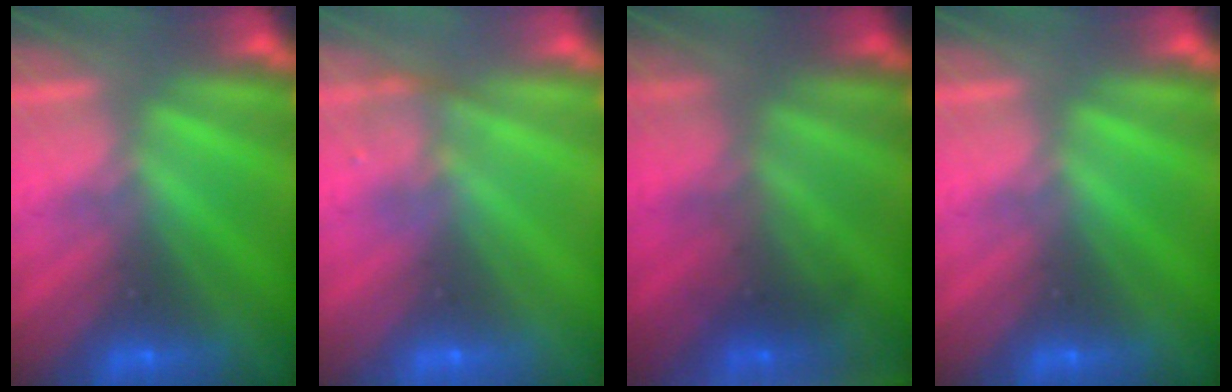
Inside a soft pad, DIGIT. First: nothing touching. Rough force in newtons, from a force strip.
{"total": 2.2}
{"total": 7.1}
{"total": 0.0}